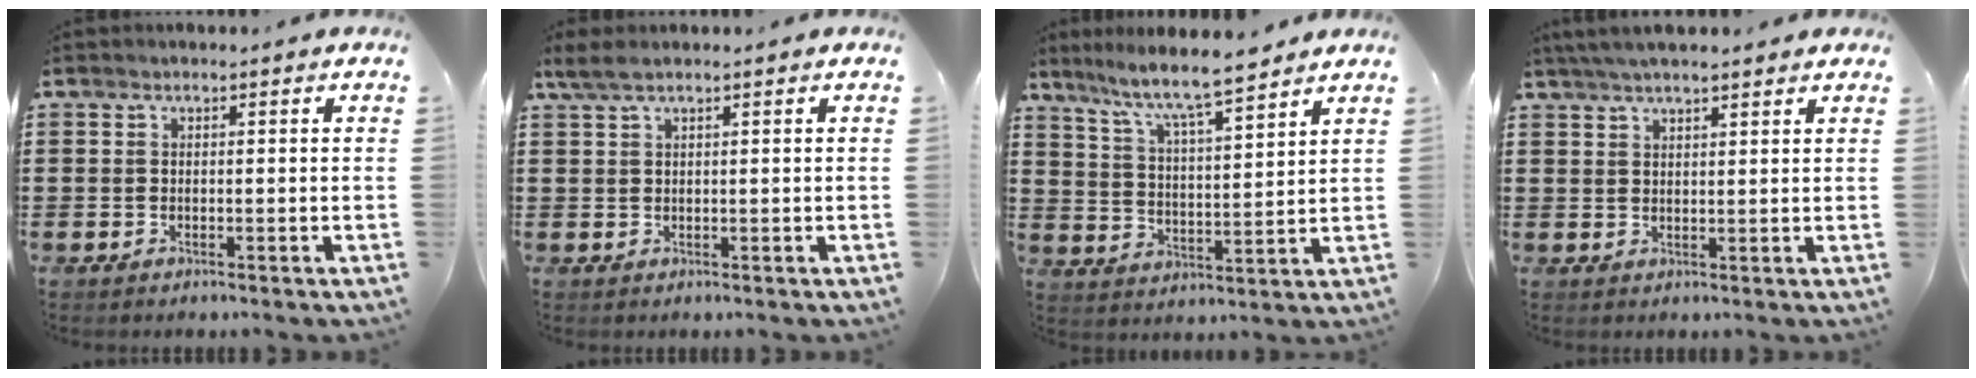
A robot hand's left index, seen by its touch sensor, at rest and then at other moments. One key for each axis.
{"total": 2.0, "fx": 1.2, "fy": 0.4, "fz": 1.5, "tx": -0.031, "ty": 0.002, "tz": 0.022}
{"total": 6.9, "fx": 6.2, "fy": 0.0, "fz": 3.0, "tx": -0.085, "ty": -0.041, "tz": 0.102}
{"total": 3.8, "fx": 3.2, "fy": 0.4, "fz": 1.9, "tx": -0.045, "ty": 0.003, "tz": 0.060}